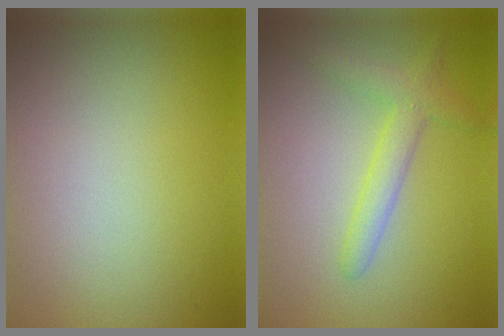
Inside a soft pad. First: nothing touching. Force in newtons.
{"total": 2.8, "press": 2.8, "slide": 0.3}